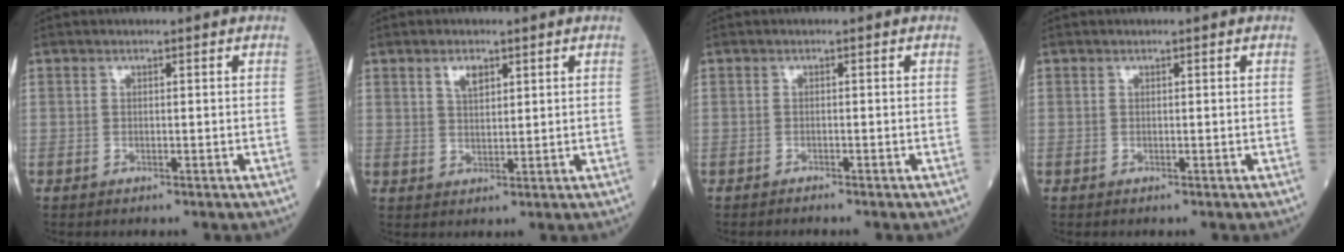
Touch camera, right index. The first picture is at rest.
{"total": 3.0, "force": [1.7, 1.4, 2.1], "torque": [-0.039, 0.003, 0.033]}
{"total": 1.3, "force": [-1.2, -0.2, 0.5], "torque": [-0.009, 0.002, -0.017]}
{"total": 0.0}